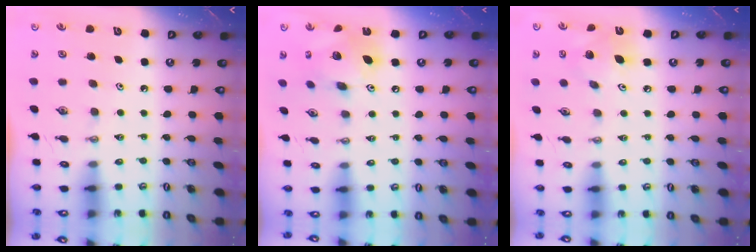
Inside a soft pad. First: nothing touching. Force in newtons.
{"total": 15.2, "press": 15.1, "slide": 1.5}
{"total": 12.0, "press": 11.9, "slide": 2.0}